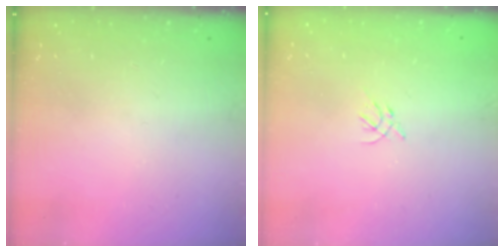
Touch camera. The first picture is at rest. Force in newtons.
{"total": 2.3, "press": 2.2, "slide": 0.6}